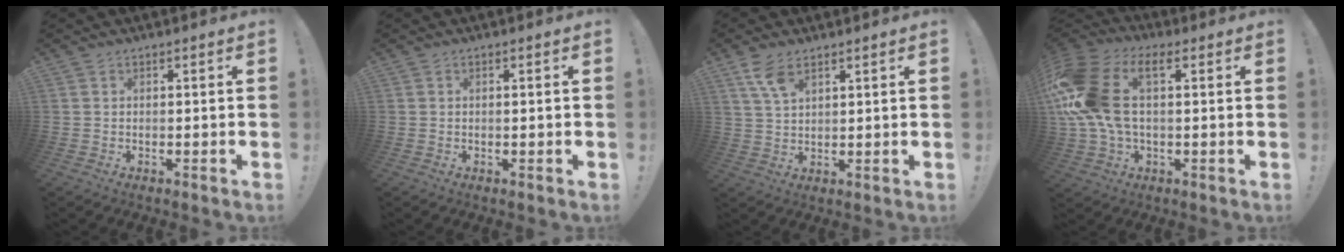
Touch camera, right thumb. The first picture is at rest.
{"total": 0.5, "force": [0.0, -0.2, 0.5], "torque": [-0.003, -0.003, -0.001]}
{"total": 6.5, "force": [4.1, 2.8, 4.2], "torque": [-0.074, -0.020, 0.077]}
{"total": 18.3, "force": [3.1, 10.9, 14.4], "torque": [-0.299, 0.007, 0.054]}